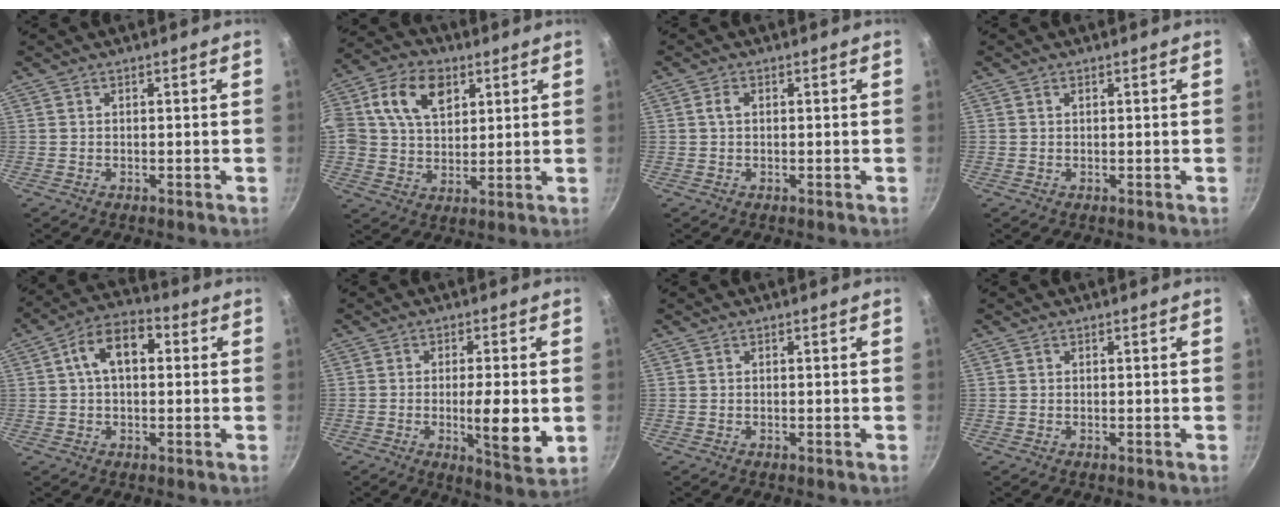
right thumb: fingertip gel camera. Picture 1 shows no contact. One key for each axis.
{"total": 12.7, "fx": 4.6, "fy": 8.7, "fz": 8.0, "tx": -0.124, "ty": -0.001, "tz": 0.074}
{"total": 1.6, "fx": 0.2, "fy": 1.0, "fz": 1.2, "tx": -0.022, "ty": 0.006, "tz": 0.003}
{"total": 0.6, "fx": 0.3, "fy": 0.4, "fz": 0.4, "tx": -0.005, "ty": 0.000, "tz": 0.007}
{"total": 10.3, "fx": 2.0, "fy": 6.2, "fz": 8.0, "tx": -0.109, "ty": 0.026, "tz": 0.020}
{"total": 9.4, "fx": -1.4, "fy": 2.2, "fz": 9.1, "tx": -0.137, "ty": -0.008, "tz": -0.018}
{"total": 0.0}
{"total": 0.0}